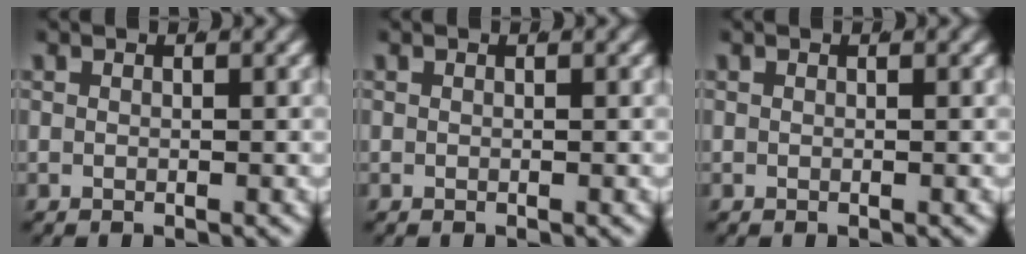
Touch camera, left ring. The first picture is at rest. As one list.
[{"total": 0.0}, {"total": 0.0}]